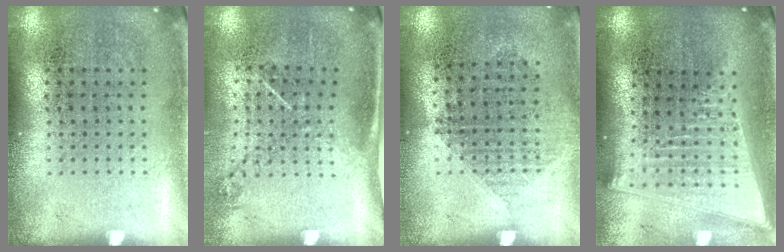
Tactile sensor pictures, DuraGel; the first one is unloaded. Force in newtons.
{"total": 1.2, "press": 0.9, "slide": 0.8}
{"total": 1.0, "press": 0.9, "slide": 0.5}
{"total": 2.1, "press": 1.8, "slide": 1.1}